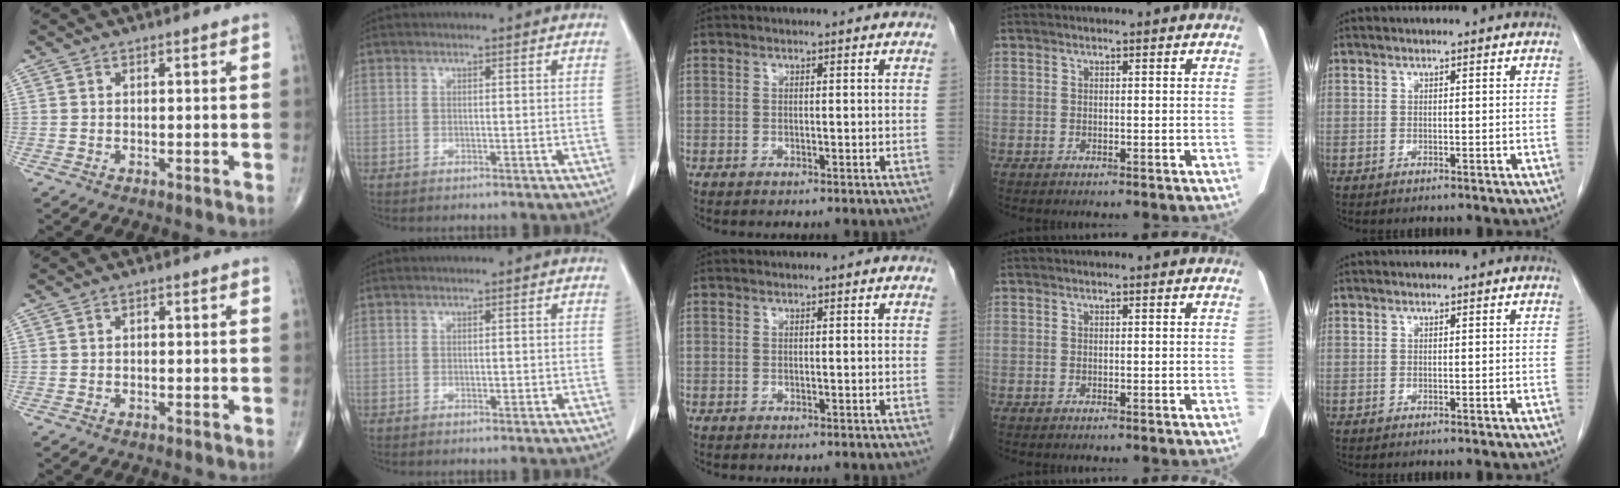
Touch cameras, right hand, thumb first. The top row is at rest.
{"thumb": {"total": 0.8, "force": [0.0, 0.6, 0.5], "torque": [-0.001, 0.004, -0.003]}, "index": {"total": 0.8, "force": [-0.1, 0.5, 0.7], "torque": [-0.006, 0.001, 0.003]}}